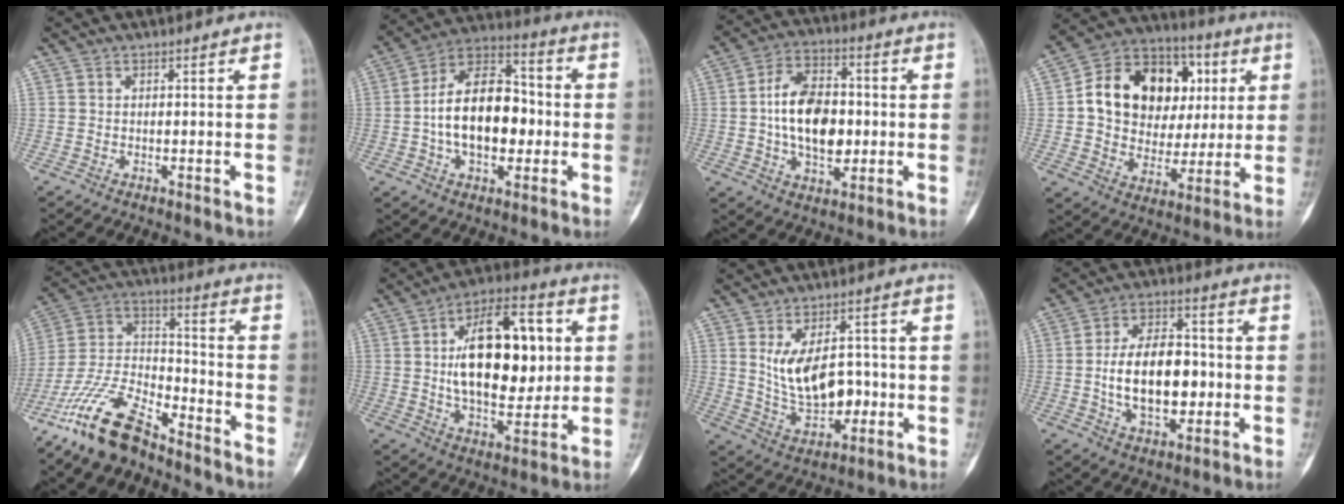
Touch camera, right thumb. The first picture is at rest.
{"total": 18.2, "force": [-1.4, 11.0, 14.5], "torque": [-0.216, 0.034, -0.028]}
{"total": 15.1, "force": [-0.3, 9.4, 11.8], "torque": [-0.179, 0.015, -0.004]}
{"total": 21.6, "force": [4.2, 16.5, 13.2], "torque": [-0.171, 0.027, 0.073]}
{"total": 15.7, "force": [-11.9, 5.5, 8.7], "torque": [-0.168, 0.069, -0.231]}
{"total": 22.4, "force": [3.1, 11.9, 18.7], "torque": [-0.259, 0.002, 0.049]}
{"total": 12.3, "force": [0.5, 7.5, 9.7], "torque": [-0.136, -0.002, 0.029]}
{"total": 15.9, "force": [-1.4, 9.4, 12.7], "torque": [-0.188, 0.019, -0.019]}